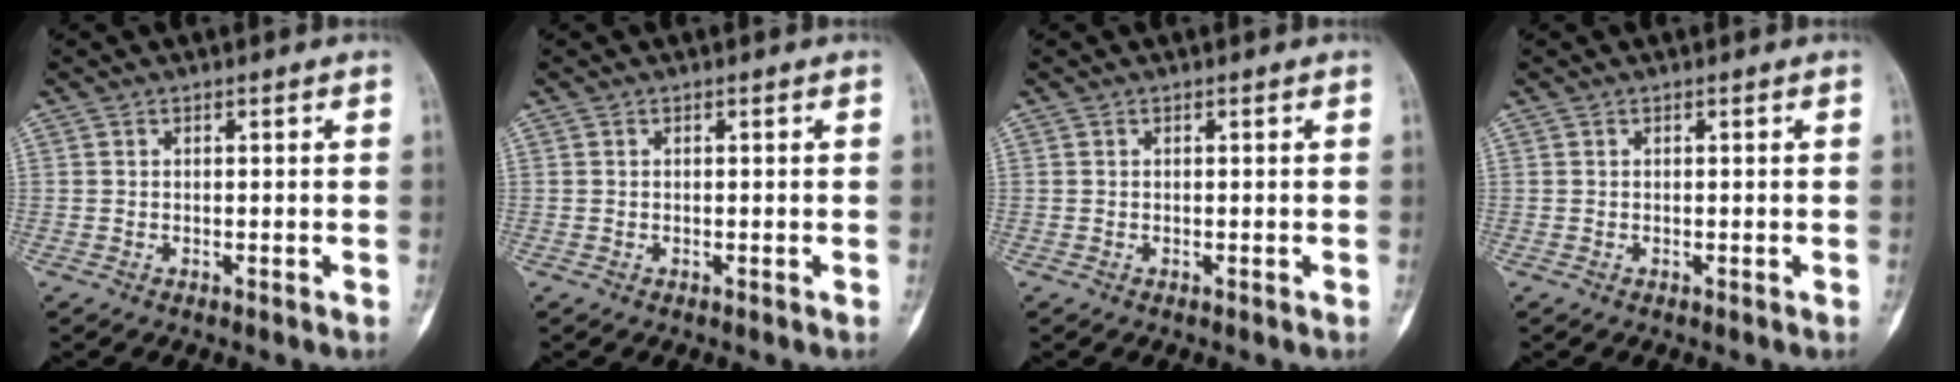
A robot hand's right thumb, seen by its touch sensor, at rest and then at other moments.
{"total": 0.0}
{"total": 0.0}
{"total": 0.0}